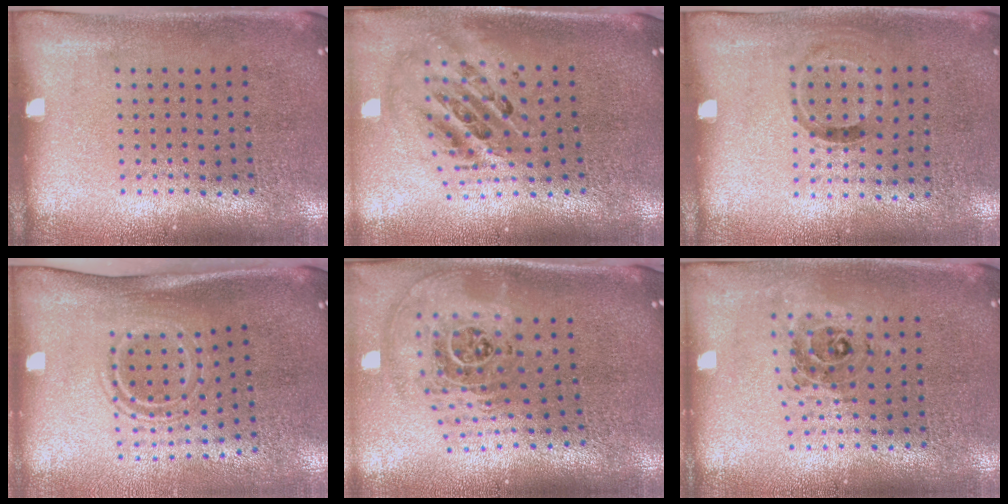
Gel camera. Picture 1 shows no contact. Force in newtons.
{"total": 2.4, "press": 1.7, "slide": 1.7}
{"total": 0.8, "press": 0.6, "slide": 0.6}
{"total": 1.7, "press": 1.1, "slide": 1.4}
{"total": 2.8, "press": 1.9, "slide": 2.0}
{"total": 0.7, "press": 0.7, "slide": 0.1}